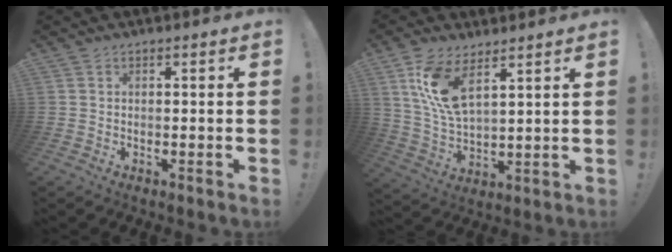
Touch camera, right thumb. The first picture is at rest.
{"total": 12.1, "force": [6.6, 5.1, 8.8], "torque": [-0.183, -0.024, 0.121]}